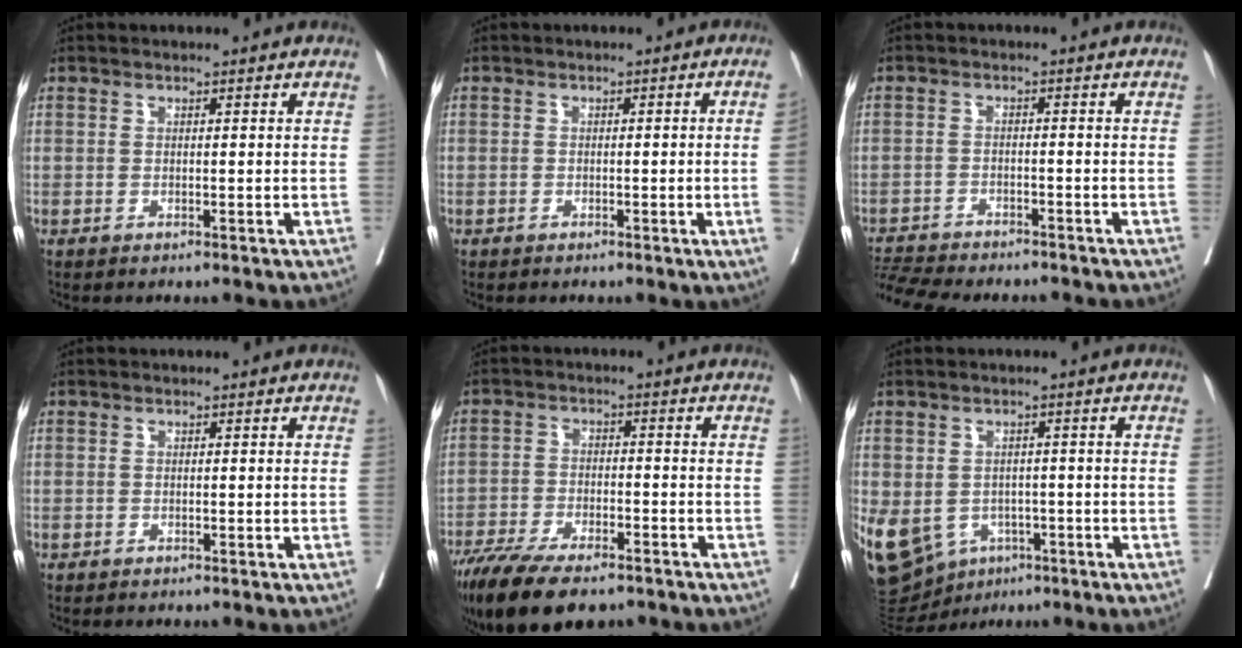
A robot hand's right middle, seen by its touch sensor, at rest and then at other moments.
{"total": 3.0, "force": [-0.5, -0.6, 2.9], "torque": [-0.043, 0.001, -0.005]}
{"total": 10.2, "force": [-9.5, 1.4, 3.2], "torque": [-0.063, -0.001, -0.143]}
{"total": 0.0}
{"total": 14.2, "force": [-10.9, 4.3, 8.1], "torque": [-0.154, -0.024, -0.177]}
{"total": 19.8, "force": [-7.9, 15.6, 9.2], "torque": [-0.281, -0.010, -0.104]}